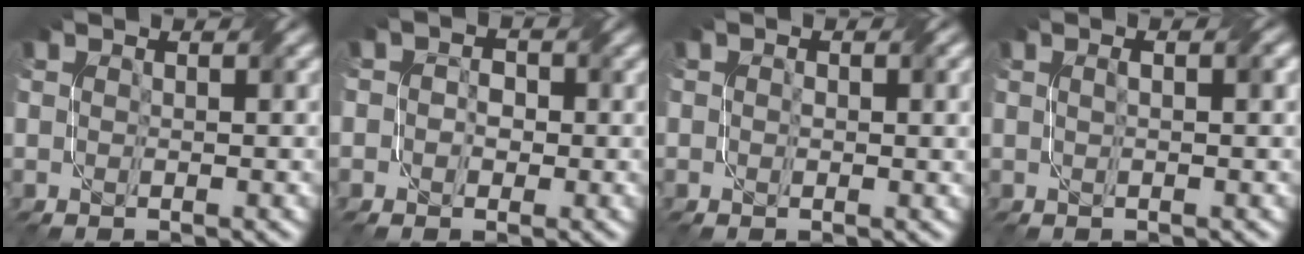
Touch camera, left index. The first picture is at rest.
{"total": 2.8, "force": [0.3, 2.4, 1.2], "torque": [0.002, 0.004, -0.024]}
{"total": 2.2, "force": [0.3, 1.4, 1.7], "torque": [-0.021, -0.002, 0.006]}
{"total": 1.7, "force": [0.5, 0.5, 1.5], "torque": [-0.020, -0.001, 0.004]}